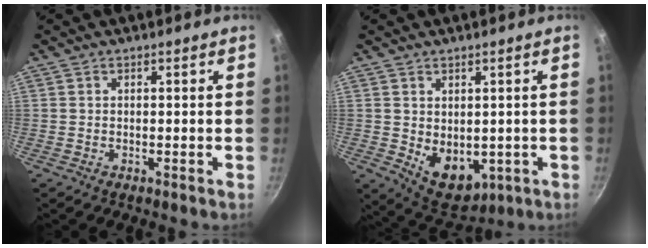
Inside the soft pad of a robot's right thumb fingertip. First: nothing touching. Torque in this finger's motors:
{"motor_torque": [-0.79, 0.82, 0.63, 0.15, 0.06]}